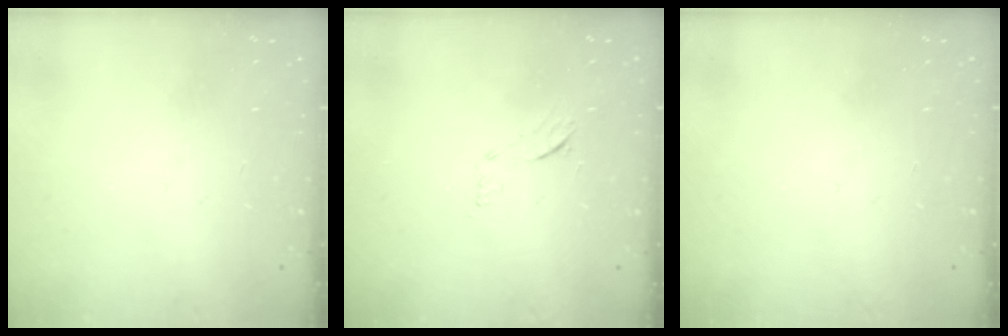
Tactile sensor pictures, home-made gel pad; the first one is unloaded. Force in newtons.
{"total": 6.2, "press": 6.1, "slide": 0.7}
{"total": 0.0}